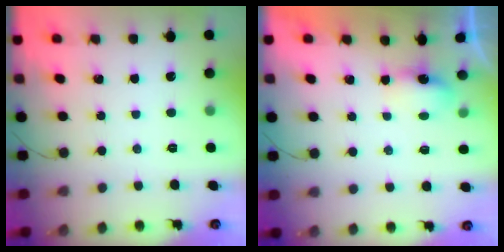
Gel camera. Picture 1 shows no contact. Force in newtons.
{"total": 4.1, "press": 3.9, "slide": 0.9}